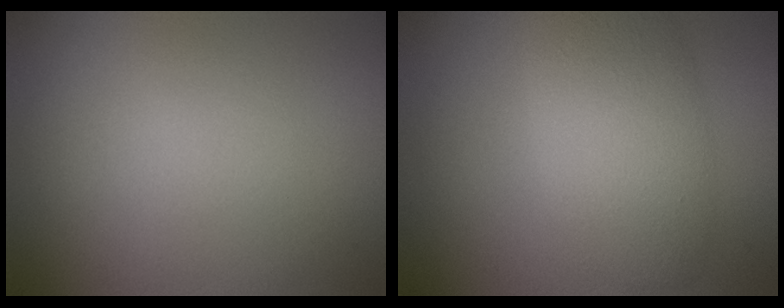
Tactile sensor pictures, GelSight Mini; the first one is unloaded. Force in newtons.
{"total": 5.6, "press": 5.6, "slide": 0.1}